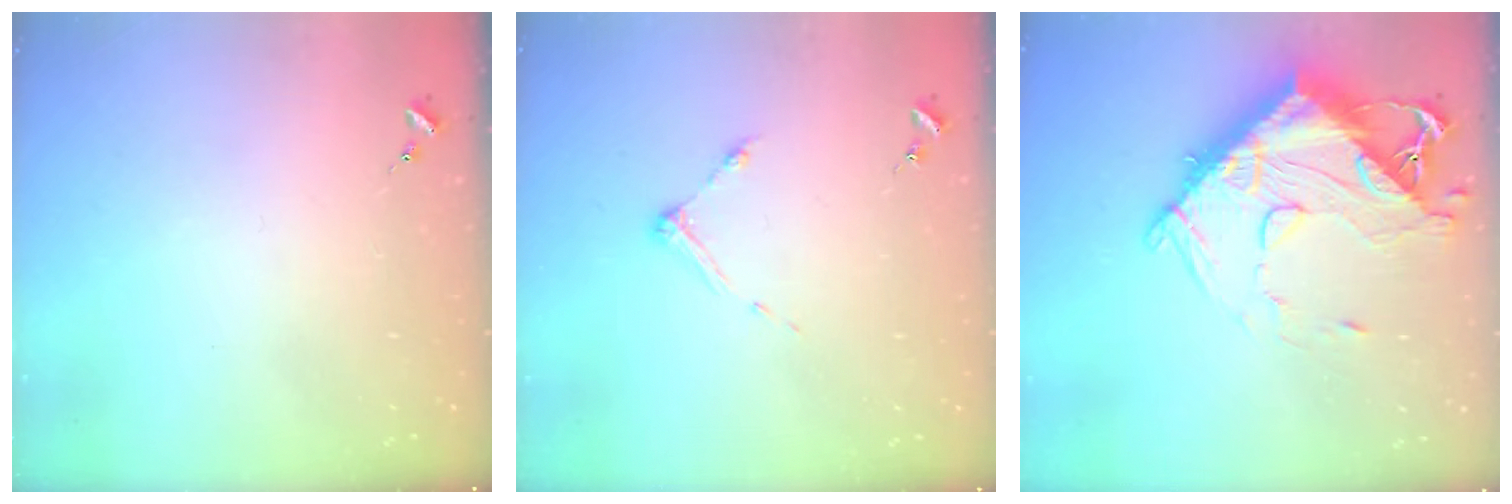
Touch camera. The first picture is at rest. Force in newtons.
{"total": 6.9, "press": 6.9, "slide": 0.5}
{"total": 19.8, "press": 19.7, "slide": 2.2}